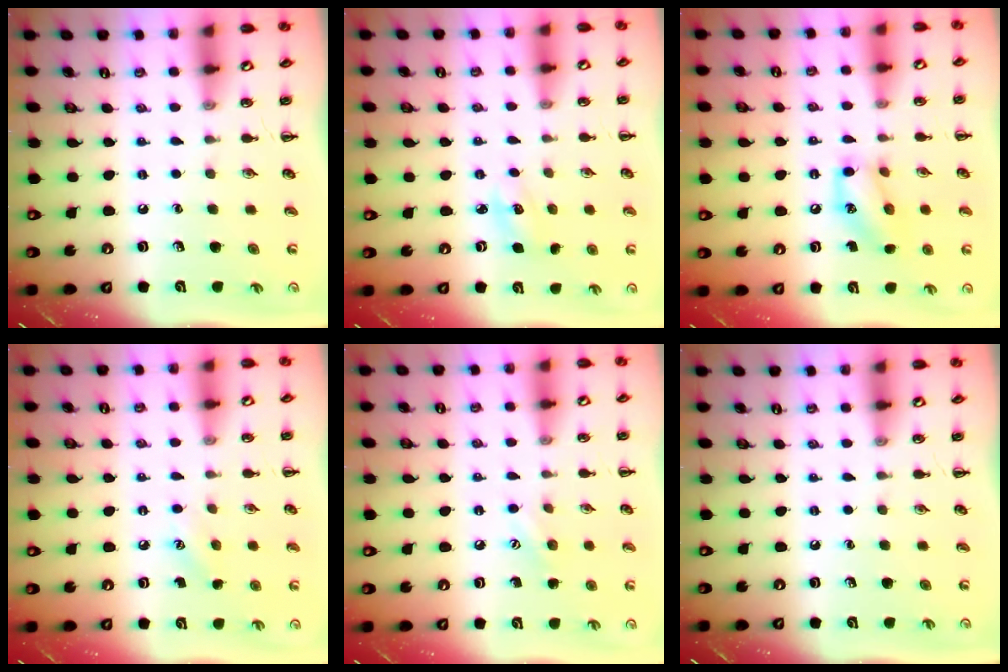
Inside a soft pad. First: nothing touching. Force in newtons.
{"total": 4.0, "press": 3.8, "slide": 1.2}
{"total": 12.0, "press": 11.8, "slide": 2.2}
{"total": 6.3, "press": 6.1, "slide": 1.7}
{"total": 6.6, "press": 6.5, "slide": 1.4}
{"total": 0.0}